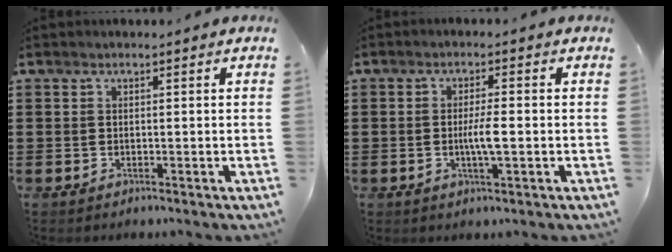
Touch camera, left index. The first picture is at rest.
{"total": 3.8, "force": [-0.5, 0.6, 3.7], "torque": [-0.065, 0.000, -0.010]}